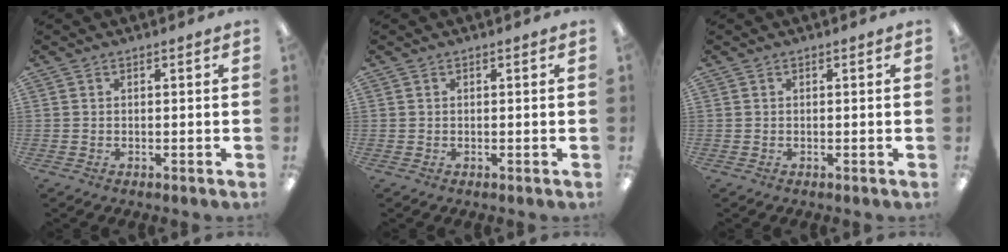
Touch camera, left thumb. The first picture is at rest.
{"total": 0.0}
{"total": 0.0}